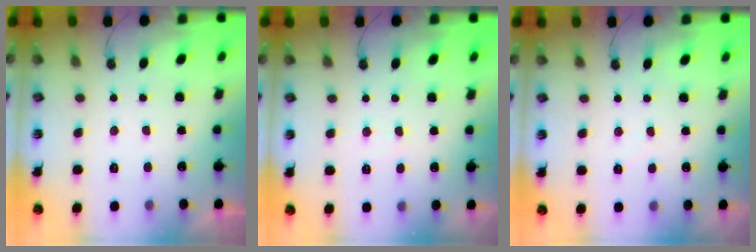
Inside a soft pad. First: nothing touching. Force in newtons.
{"total": 4.8, "press": 4.8, "slide": 0.7}
{"total": 2.6, "press": 2.6, "slide": 0.4}